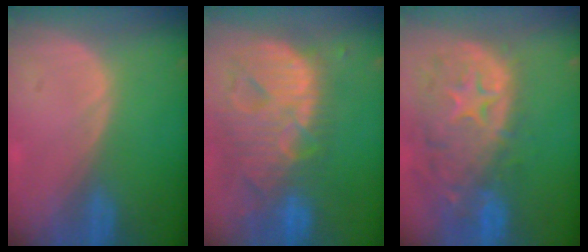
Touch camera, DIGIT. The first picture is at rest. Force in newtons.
{"total": 13.8, "press": 11.8, "slide": 7.1}
{"total": 14.0, "press": 11.2, "slide": 8.3}